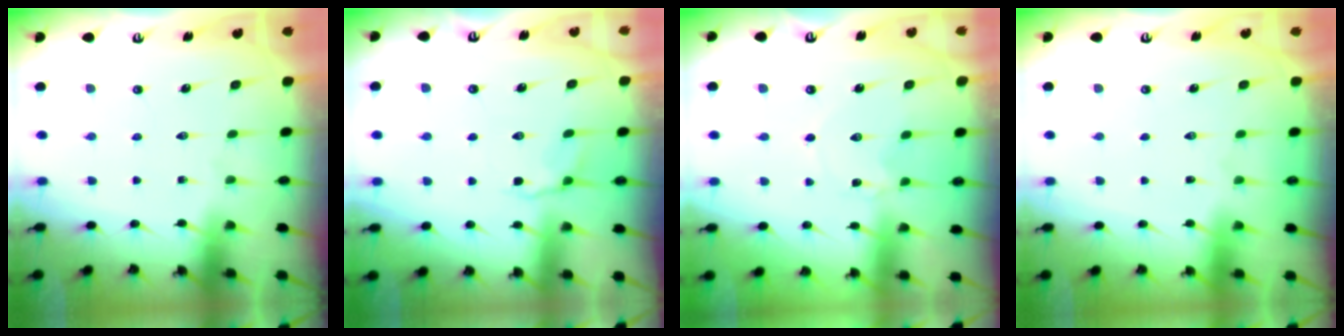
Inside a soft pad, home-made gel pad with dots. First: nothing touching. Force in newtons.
{"total": 4.4, "press": 3.9, "slide": 2.2}
{"total": 1.8, "press": 1.8, "slide": 0.2}
{"total": 1.6, "press": 1.6, "slide": 0.1}